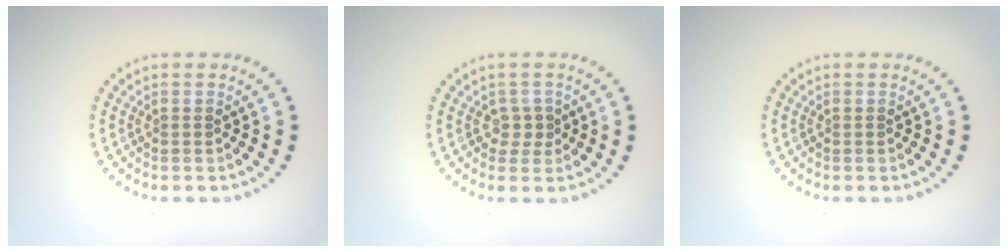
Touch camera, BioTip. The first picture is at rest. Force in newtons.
{"total": 1.5, "press": 1.2, "slide": 0.9}
{"total": 0.0}